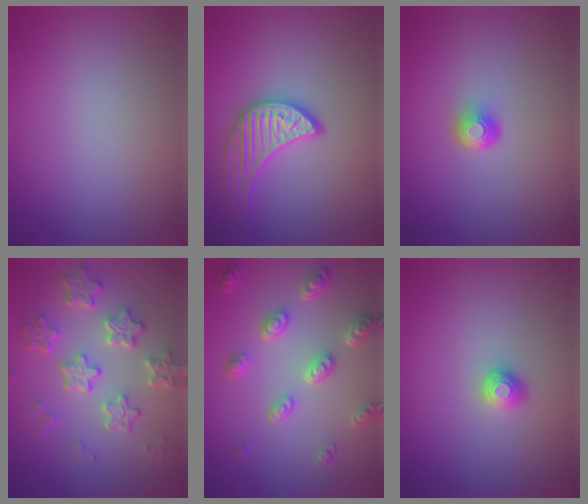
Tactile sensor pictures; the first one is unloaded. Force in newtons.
{"total": 3.3, "press": 3.3, "slide": 0.3}
{"total": 2.0, "press": 1.3, "slide": 1.6}
{"total": 5.6, "press": 4.3, "slide": 3.6}
{"total": 5.1, "press": 3.8, "slide": 3.3}
{"total": 1.2, "press": 1.1, "slide": 0.3}